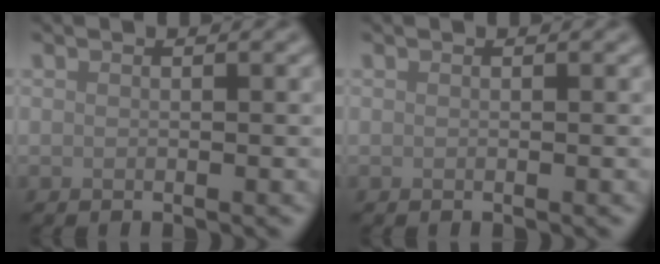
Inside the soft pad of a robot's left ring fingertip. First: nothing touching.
{"total": 0.0}